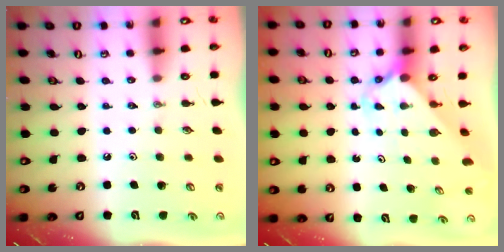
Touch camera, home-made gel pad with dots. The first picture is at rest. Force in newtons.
{"total": 2.4, "press": 2.4, "slide": 0.3}